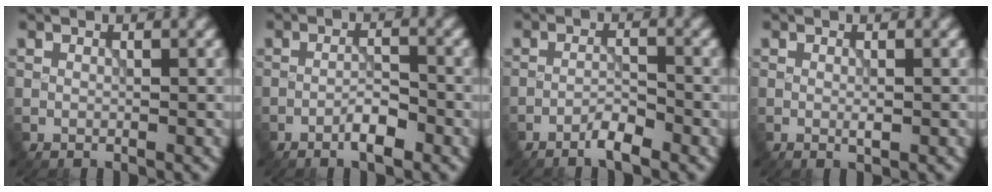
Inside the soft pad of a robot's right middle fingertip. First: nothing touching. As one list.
[{"total": 2.5, "force": [-1.6, 0.5, 1.8], "torque": [-0.031, 0.006, -0.029]}, {"total": 2.2, "force": [-1.7, 0.3, 1.4], "torque": [-0.023, 0.006, -0.034]}, {"total": 0.7, "force": [-0.1, 0.1, 0.7], "torque": [-0.015, -0.002, -0.002]}]